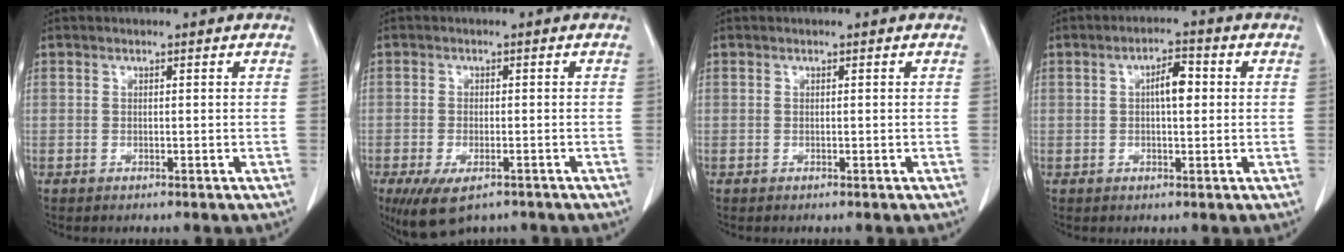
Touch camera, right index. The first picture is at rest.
{"total": 7.2, "force": [-4.7, 3.0, 4.6], "torque": [-0.078, -0.013, -0.073]}
{"total": 0.0}
{"total": 4.4, "force": [0.7, 1.4, 4.1], "torque": [-0.069, 0.010, 0.009]}